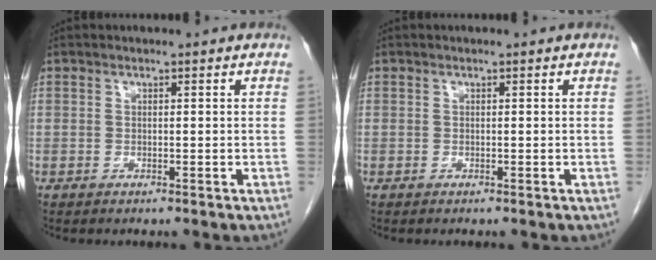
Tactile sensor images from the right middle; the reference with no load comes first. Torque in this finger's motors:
{"motor_torque": [0.49, -0.22, 0.03, 0.01]}